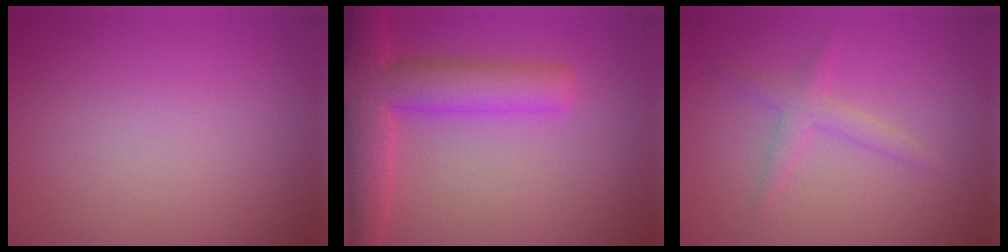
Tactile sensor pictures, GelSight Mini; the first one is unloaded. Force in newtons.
{"total": 6.9, "press": 6.8, "slide": 0.4}
{"total": 1.8, "press": 1.8, "slide": 0.0}